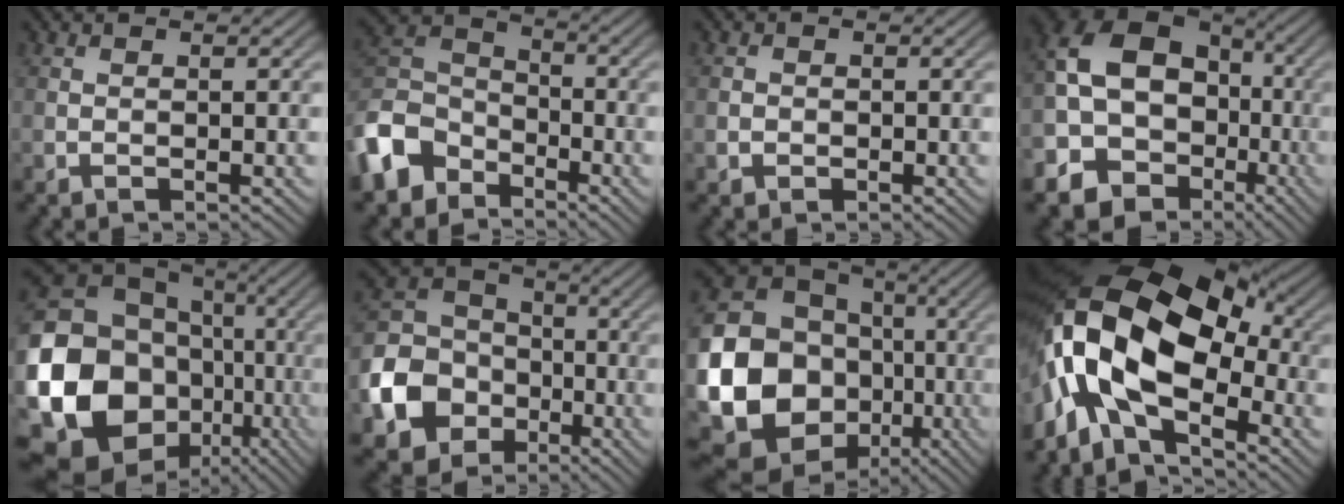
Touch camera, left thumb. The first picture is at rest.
{"total": 9.2, "force": [-5.7, 6.1, 4.0], "torque": [-0.098, -0.002, -0.144]}
{"total": 1.0, "force": [-0.3, 1.0, 0.3], "torque": [-0.003, -0.004, -0.009]}
{"total": 16.7, "force": [-3.3, 13.7, 9.0], "torque": [-0.192, -0.021, -0.057]}
{"total": 22.8, "force": [-5.4, 19.1, 11.1], "torque": [-0.263, -0.037, -0.114]}
{"total": 12.0, "force": [-4.1, 9.8, 5.6], "torque": [-0.157, -0.023, -0.092]}
{"total": 25.0, "force": [-5.3, 22.0, 10.6], "torque": [-0.258, -0.042, -0.120]}
{"total": 18.5, "force": [-2.4, 9.9, 15.4], "torque": [-0.312, 0.010, -0.054]}